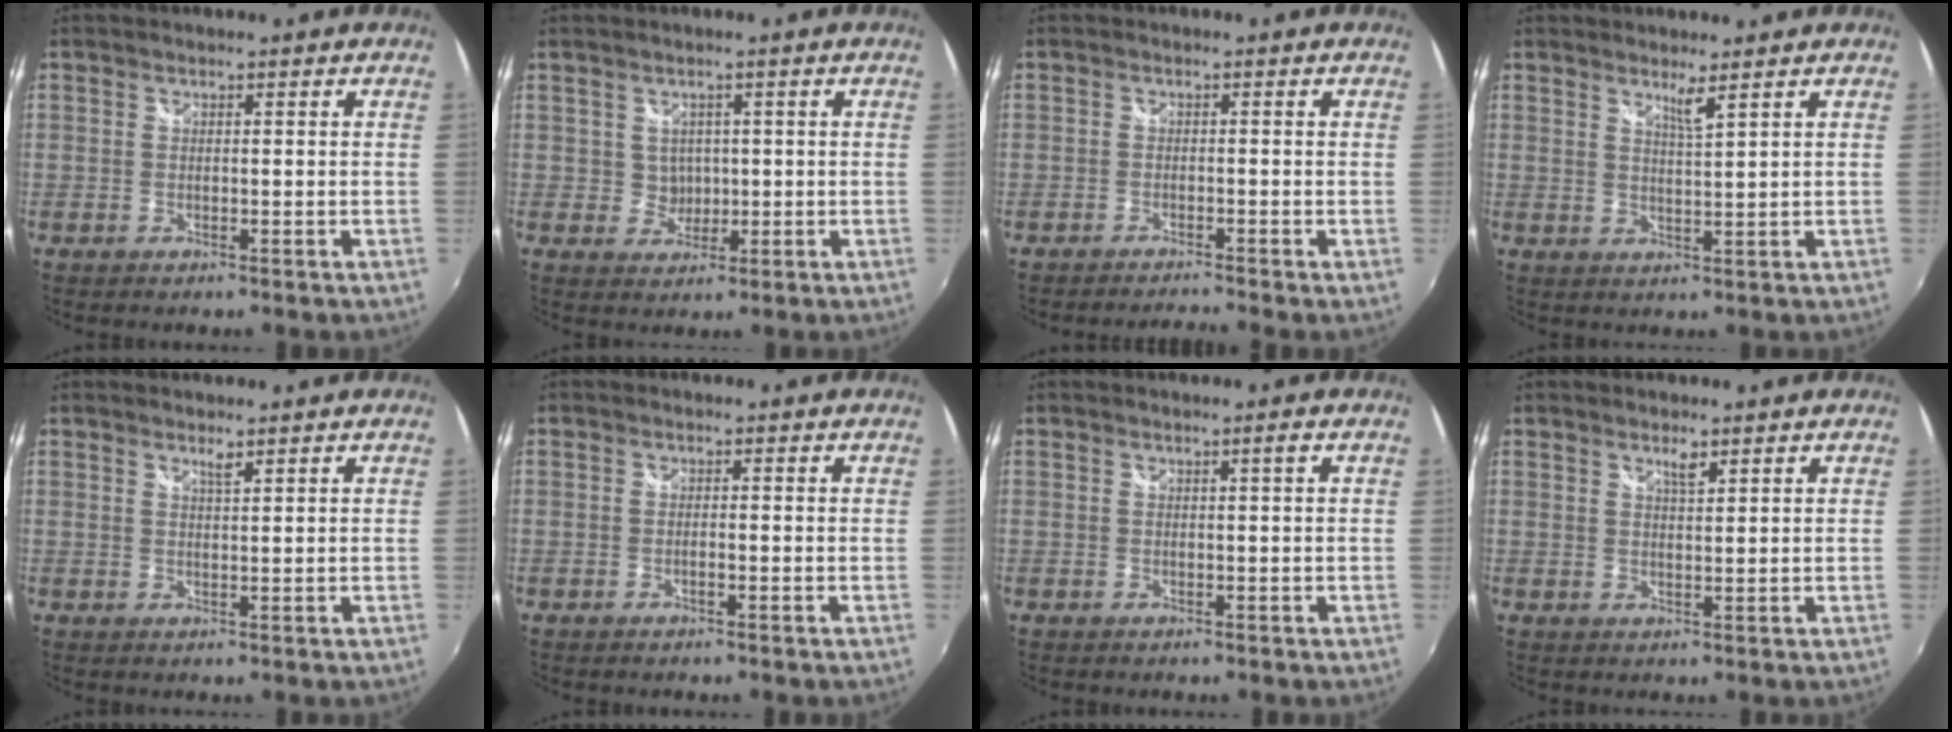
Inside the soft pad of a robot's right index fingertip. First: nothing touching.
{"total": 2.8, "force": [0.4, 2.8, 0.3], "torque": [-0.003, 0.005, 0.010]}
{"total": 2.4, "force": [-2.3, -0.7, 0.4], "torque": [-0.016, -0.007, -0.045]}
{"total": 2.6, "force": [1.9, -0.4, 1.7], "torque": [-0.032, -0.007, 0.029]}
{"total": 1.4, "force": [1.1, 0.1, 0.9], "torque": [-0.014, 0.000, 0.018]}
{"total": 0.9, "force": [-0.5, 0.2, 0.7], "torque": [-0.015, 0.000, -0.009]}
{"total": 0.9, "force": [0.2, -0.3, 0.9], "torque": [-0.012, 0.002, 0.004]}
{"total": 2.1, "force": [1.5, 0.5, 1.4], "torque": [-0.022, 0.001, 0.025]}